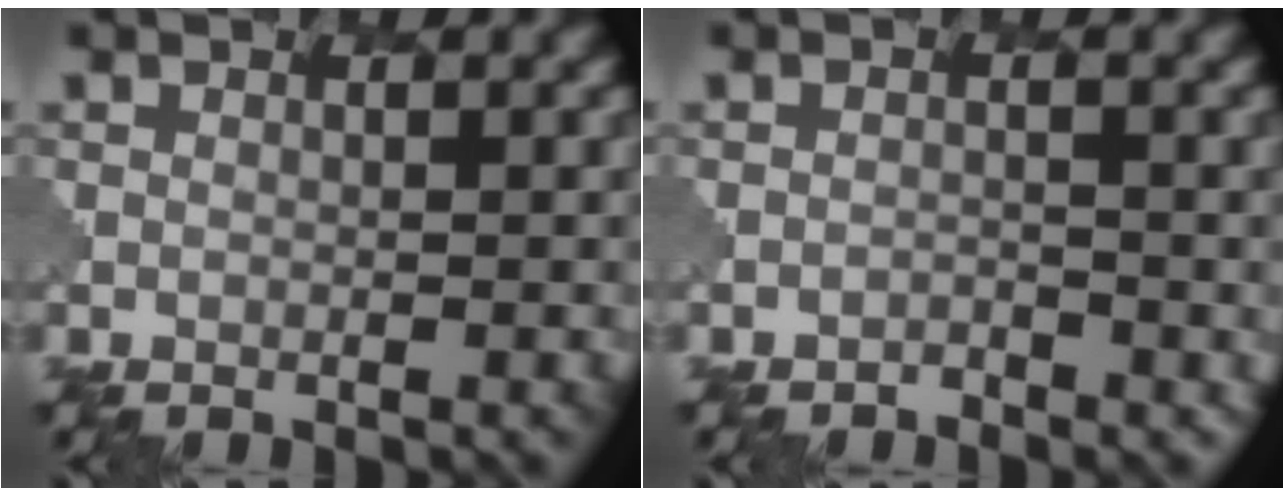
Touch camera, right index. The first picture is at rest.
{"total": 1.2, "force": [-0.3, -0.3, -1.1], "torque": [0.010, 0.000, -0.007]}